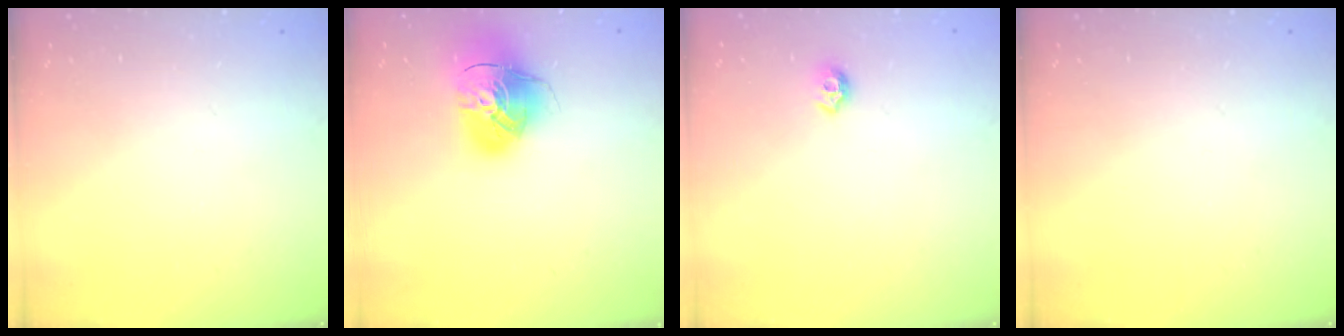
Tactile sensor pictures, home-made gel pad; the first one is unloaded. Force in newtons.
{"total": 15.3, "press": 15.1, "slide": 2.0}
{"total": 6.5, "press": 6.4, "slide": 0.9}
{"total": 0.0}